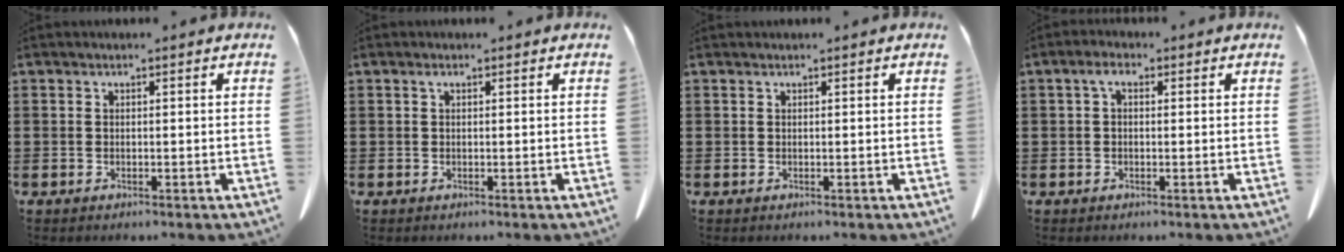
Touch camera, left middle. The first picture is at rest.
{"total": 0.7, "force": [0.3, 0.2, 0.6], "torque": [-0.013, 0.003, 0.004]}
{"total": 0.0}
{"total": 2.2, "force": [0.1, 1.3, 1.8], "torque": [-0.040, 0.010, 0.000]}